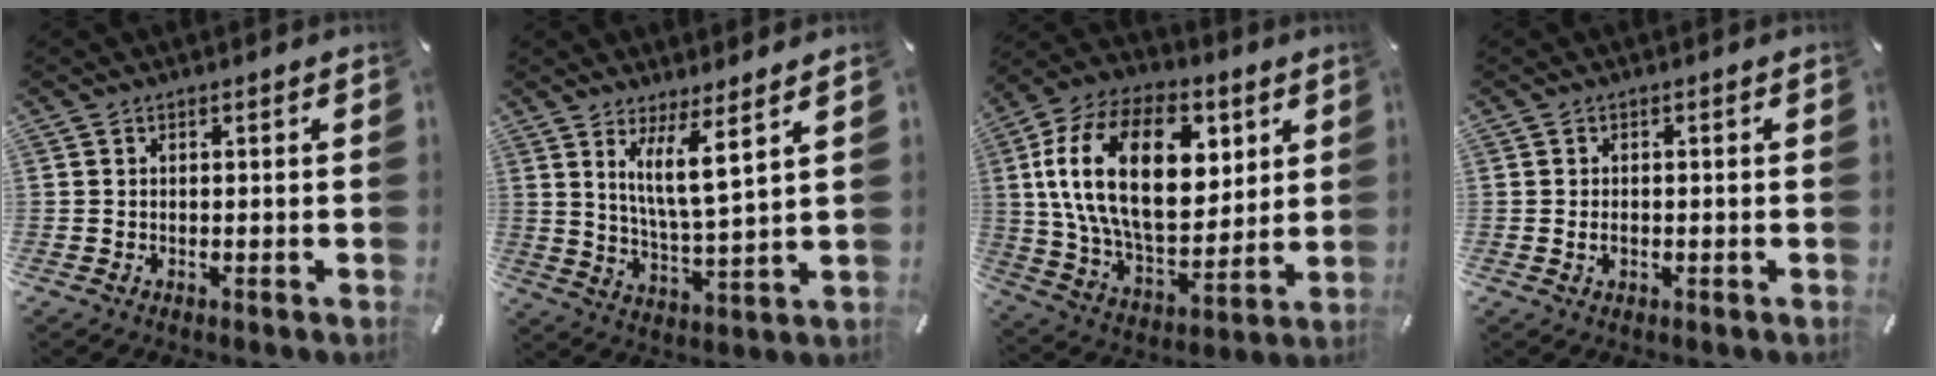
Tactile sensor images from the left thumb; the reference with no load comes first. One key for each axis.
{"total": 9.2, "fx": 5.6, "fy": 0.9, "fz": 7.2, "tx": -0.131, "ty": -0.031, "tz": 0.094}
{"total": 25.9, "fx": 6.5, "fy": 16.0, "fz": 19.3, "tx": -0.376, "ty": -0.010, "tz": 0.108}
{"total": 1.6, "fx": -0.3, "fy": 1.0, "fz": 1.2, "tx": -0.023, "ty": 0.003, "tz": -0.006}